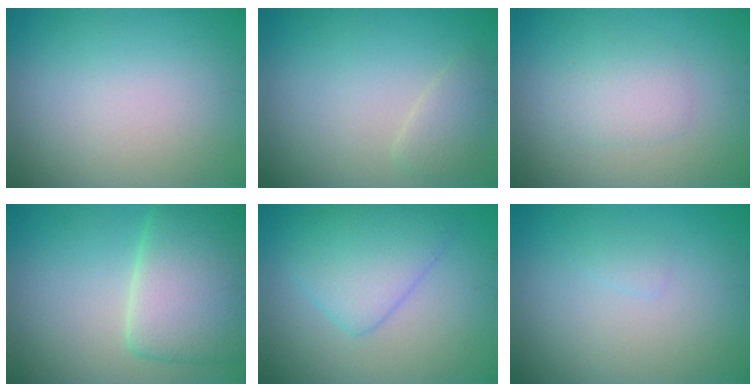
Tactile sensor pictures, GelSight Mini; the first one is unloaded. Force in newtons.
{"total": 1.6, "press": 1.6, "slide": 0.2}
{"total": 1.9, "press": 1.9, "slide": 0.0}
{"total": 7.7, "press": 7.7, "slide": 0.9}
{"total": 5.0, "press": 5.0, "slide": 0.1}
{"total": 0.6, "press": 0.6, "slide": 0.0}